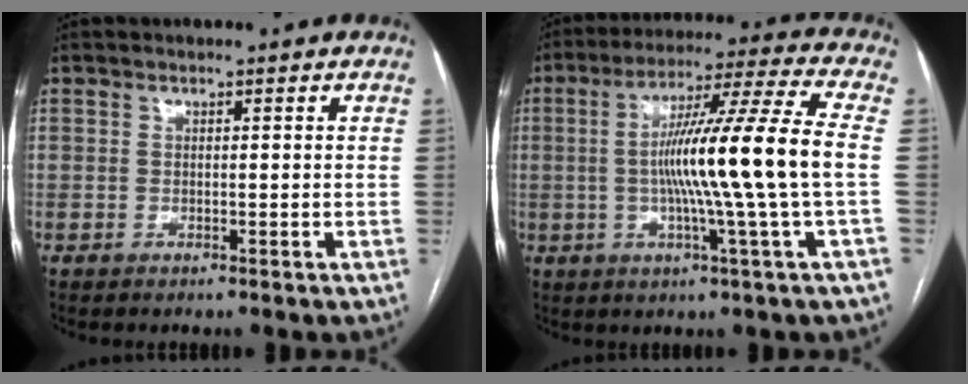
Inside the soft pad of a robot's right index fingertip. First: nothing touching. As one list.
[{"total": 15.9, "force": [-1.0, -2.3, 15.7], "torque": [-0.265, 0.000, -0.022]}]